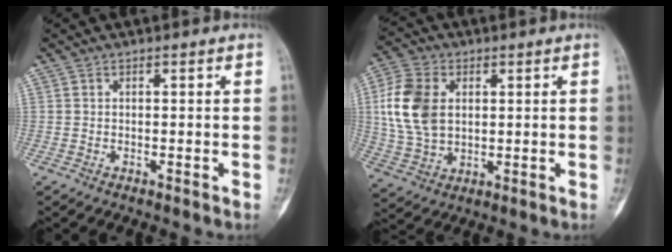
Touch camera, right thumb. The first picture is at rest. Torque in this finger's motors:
{"motor_torque": [0.20, 0.96, 1.32, 0.29, 0.11]}